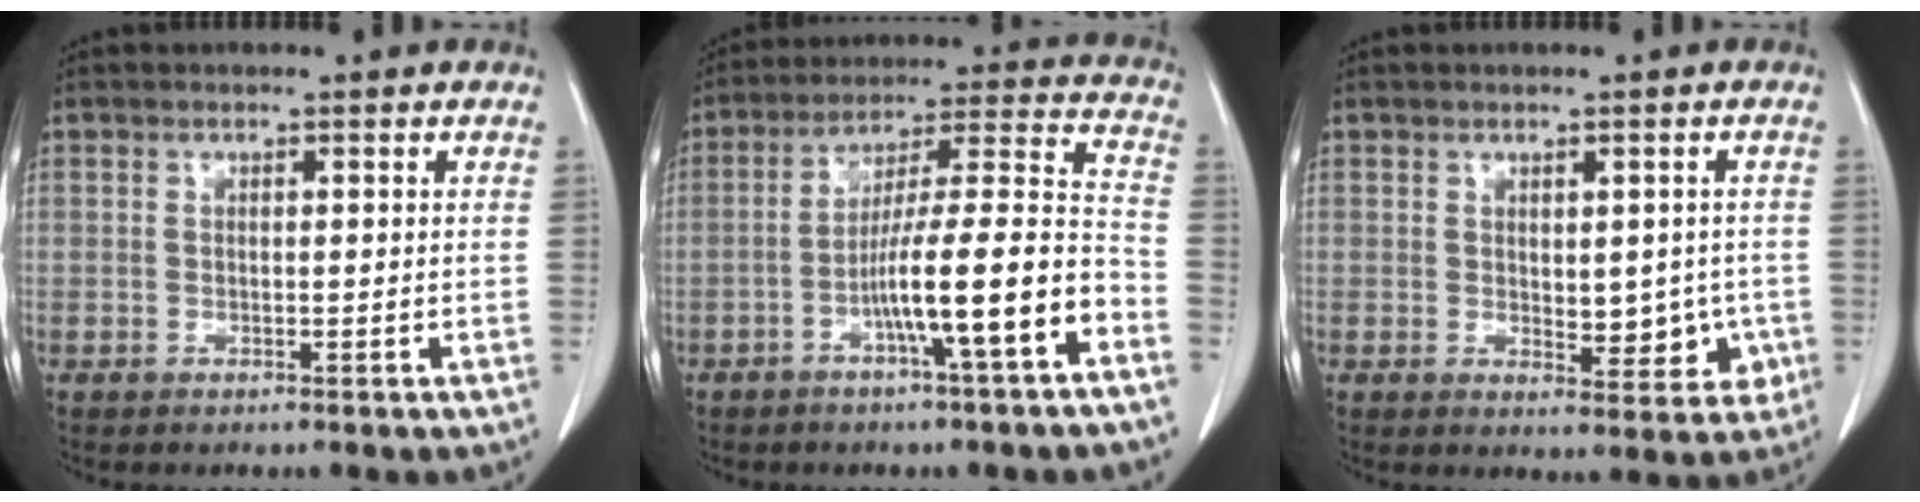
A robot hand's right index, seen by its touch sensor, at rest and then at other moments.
{"total": 13.2, "force": [-5.6, 0.1, 12.0], "torque": [-0.198, 0.014, -0.092]}
{"total": 6.1, "force": [-0.6, 3.3, 5.1], "torque": [-0.052, -0.001, 0.003]}